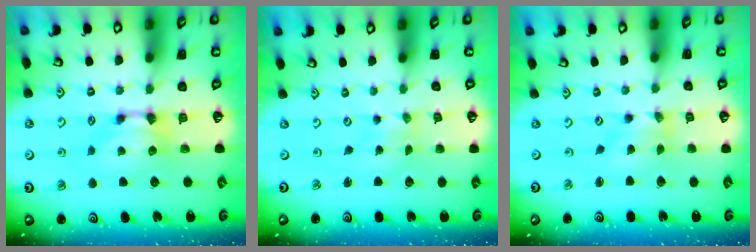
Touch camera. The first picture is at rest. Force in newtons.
{"total": 5.4, "press": 5.4, "slide": 0.3}
{"total": 1.6, "press": 0.9, "slide": 1.4}